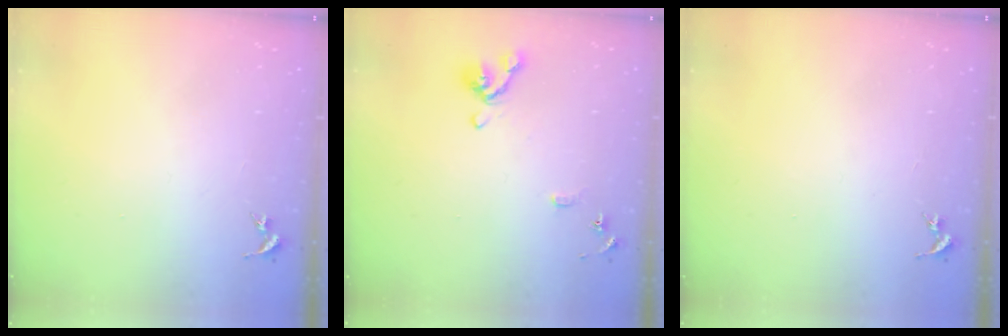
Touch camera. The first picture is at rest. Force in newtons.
{"total": 9.9, "press": 9.8, "slide": 1.3}
{"total": 0.0}